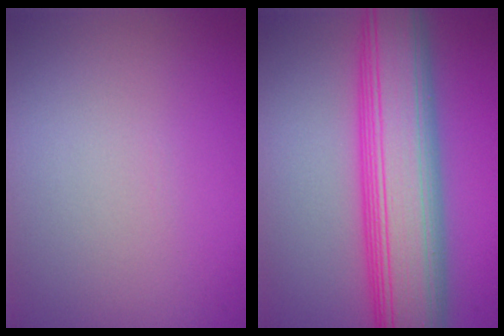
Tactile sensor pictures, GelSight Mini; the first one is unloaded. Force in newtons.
{"total": 11.3, "press": 11.3, "slide": 0.4}